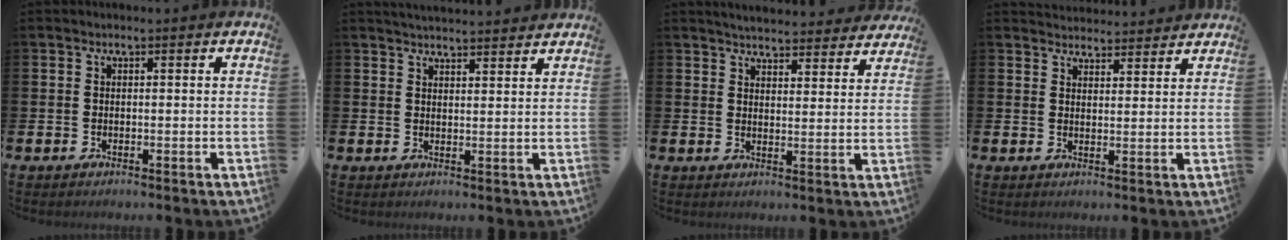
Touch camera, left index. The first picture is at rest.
{"total": 3.3, "force": [3.3, 0.0, 0.1], "torque": [-0.005, -0.017, 0.060]}
{"total": 4.7, "force": [4.6, 0.6, 0.4], "torque": [-0.007, -0.036, 0.079]}
{"total": 3.6, "force": [3.5, 0.6, -0.1], "torque": [-0.001, -0.022, 0.064]}